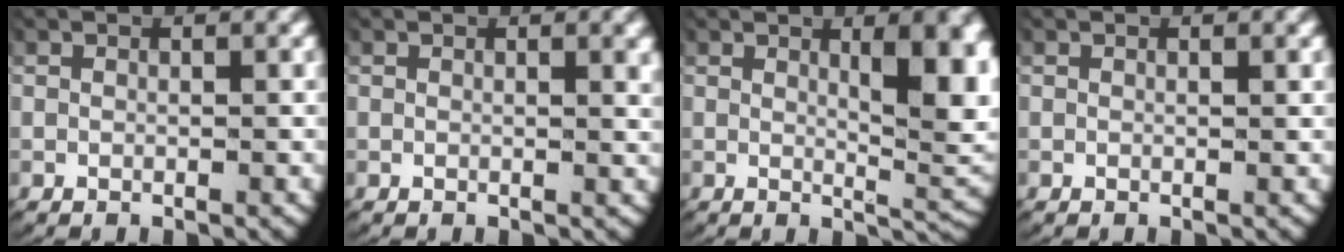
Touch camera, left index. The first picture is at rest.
{"total": 0.9, "force": [0.5, -0.2, 0.7], "torque": [-0.012, -0.005, 0.010]}
{"total": 6.2, "force": [1.3, 2.0, 5.7], "torque": [-0.074, -0.020, 0.030]}
{"total": 0.0}